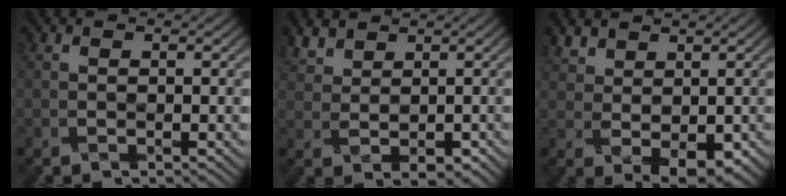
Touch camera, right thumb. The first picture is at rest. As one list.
[{"total": 3.5, "force": [2.4, 2.0, 1.6], "torque": [-0.042, 0.005, 0.053]}, {"total": 4.3, "force": [1.9, 2.6, 2.8], "torque": [-0.061, -0.002, 0.046]}]